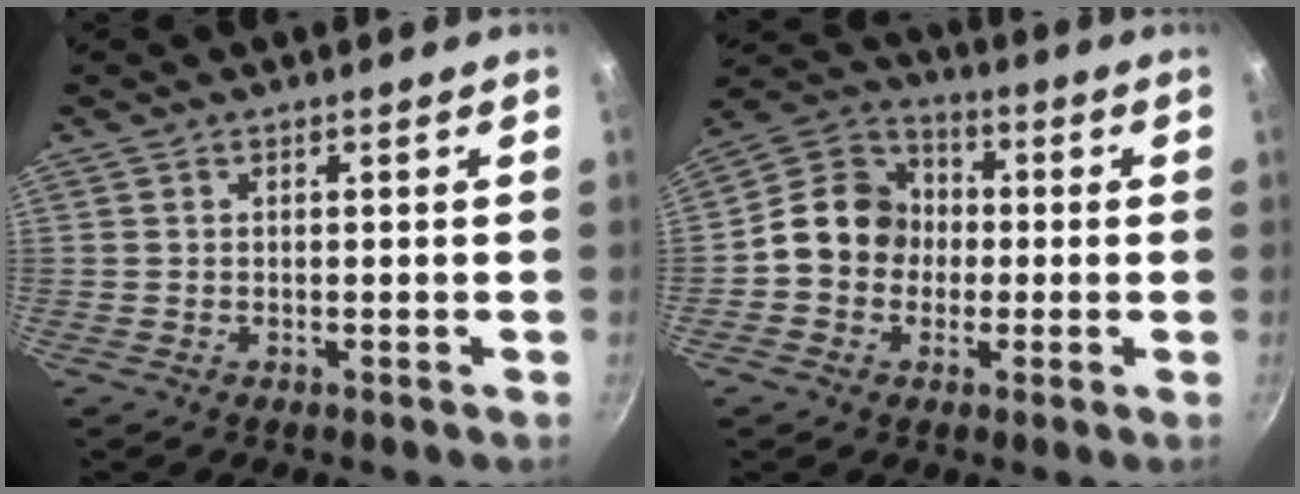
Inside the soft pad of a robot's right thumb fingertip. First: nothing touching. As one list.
[{"total": 11.5, "force": [-0.9, 10.1, 5.3], "torque": [-0.049, 0.031, -0.038]}]